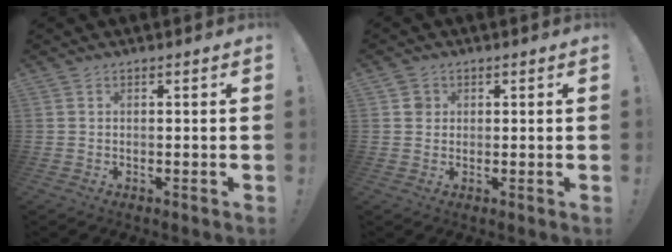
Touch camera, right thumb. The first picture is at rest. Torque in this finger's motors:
{"motor_torque": [-0.11, 0.07, 0.40, -0.02, -0.03]}